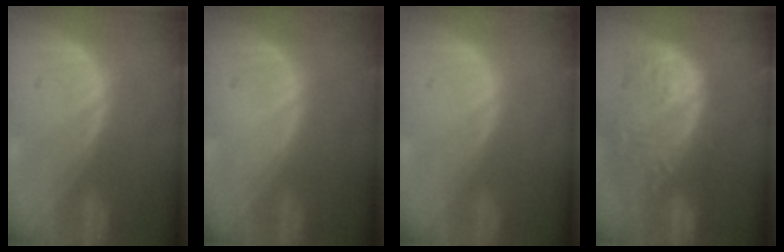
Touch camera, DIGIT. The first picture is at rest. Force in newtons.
{"total": 0.0}
{"total": 0.0}
{"total": 13.5, "press": 11.4, "slide": 7.3}